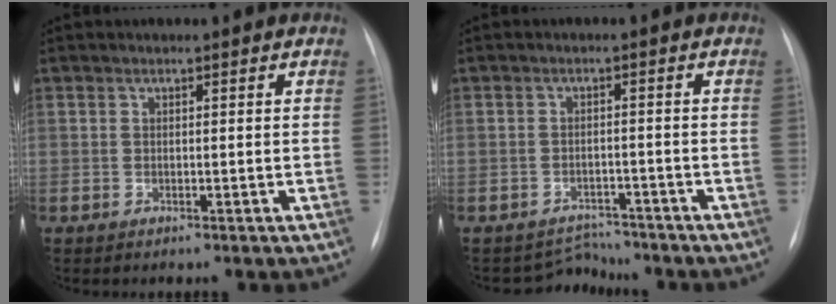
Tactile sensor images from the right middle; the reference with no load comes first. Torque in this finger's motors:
{"motor_torque": [-0.16, -0.17, -0.02, -0.02]}